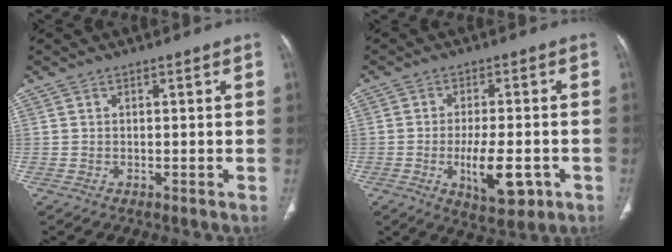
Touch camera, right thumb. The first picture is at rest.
{"total": 9.9, "force": [-3.1, 4.1, 8.4], "torque": [-0.125, 0.001, -0.040]}